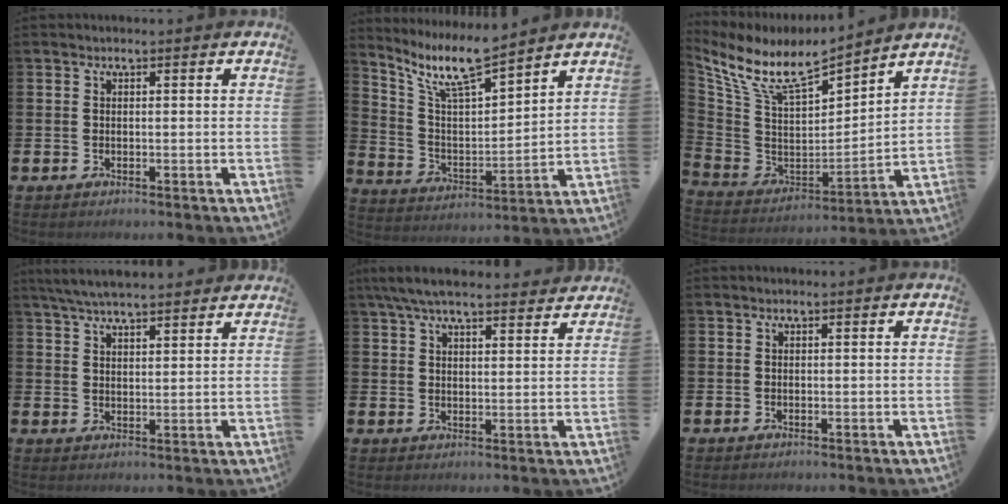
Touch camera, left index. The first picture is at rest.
{"total": 9.8, "force": [8.2, 1.8, 4.9], "torque": [-0.127, -0.039, 0.148]}
{"total": 9.1, "force": [7.8, 2.3, 4.1], "torque": [-0.124, -0.053, 0.133]}
{"total": 5.7, "force": [5.4, 0.7, 1.6], "torque": [-0.049, -0.015, 0.101]}
{"total": 6.6, "force": [6.0, 1.2, 2.4], "torque": [-0.057, -0.020, 0.110]}
{"total": 0.0}